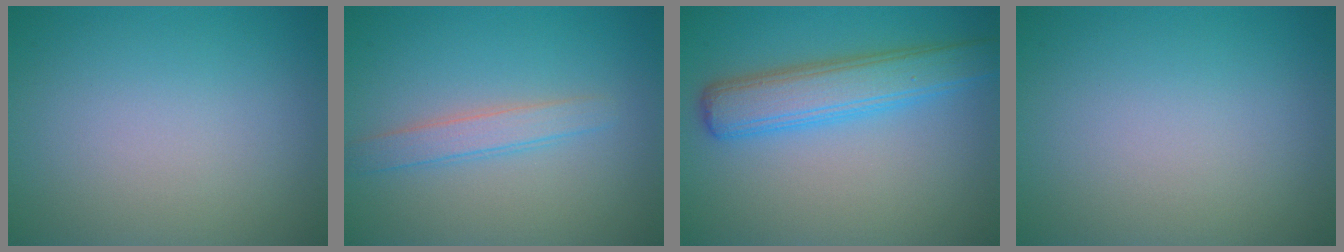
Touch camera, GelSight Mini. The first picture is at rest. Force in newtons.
{"total": 2.1, "press": 2.1, "slide": 0.0}
{"total": 5.1, "press": 5.1, "slide": 0.1}
{"total": 0.0}